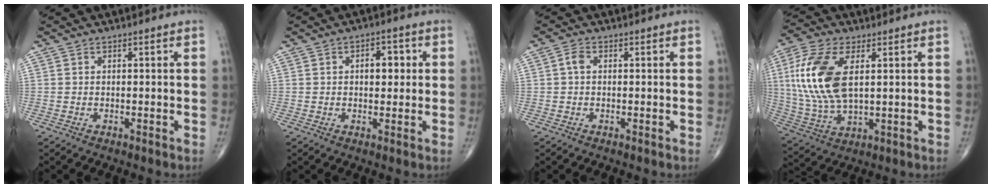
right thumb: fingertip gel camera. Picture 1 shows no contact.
{"total": 4.9, "force": [0.9, 2.8, 3.9], "torque": [-0.038, 0.004, 0.009]}
{"total": 1.7, "force": [0.1, 1.1, 1.3], "torque": [-0.023, 0.004, -0.001]}
{"total": 16.2, "force": [3.4, 8.0, 13.7], "torque": [-0.303, -0.005, 0.069]}